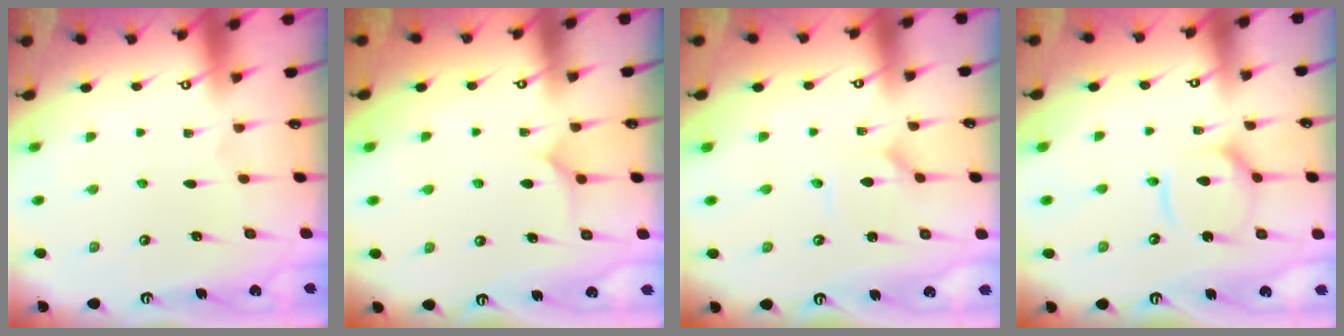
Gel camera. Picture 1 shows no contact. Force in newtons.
{"total": 6.9, "press": 6.8, "slide": 0.6}
{"total": 1.7, "press": 1.6, "slide": 0.3}
{"total": 12.0, "press": 11.9, "slide": 1.4}